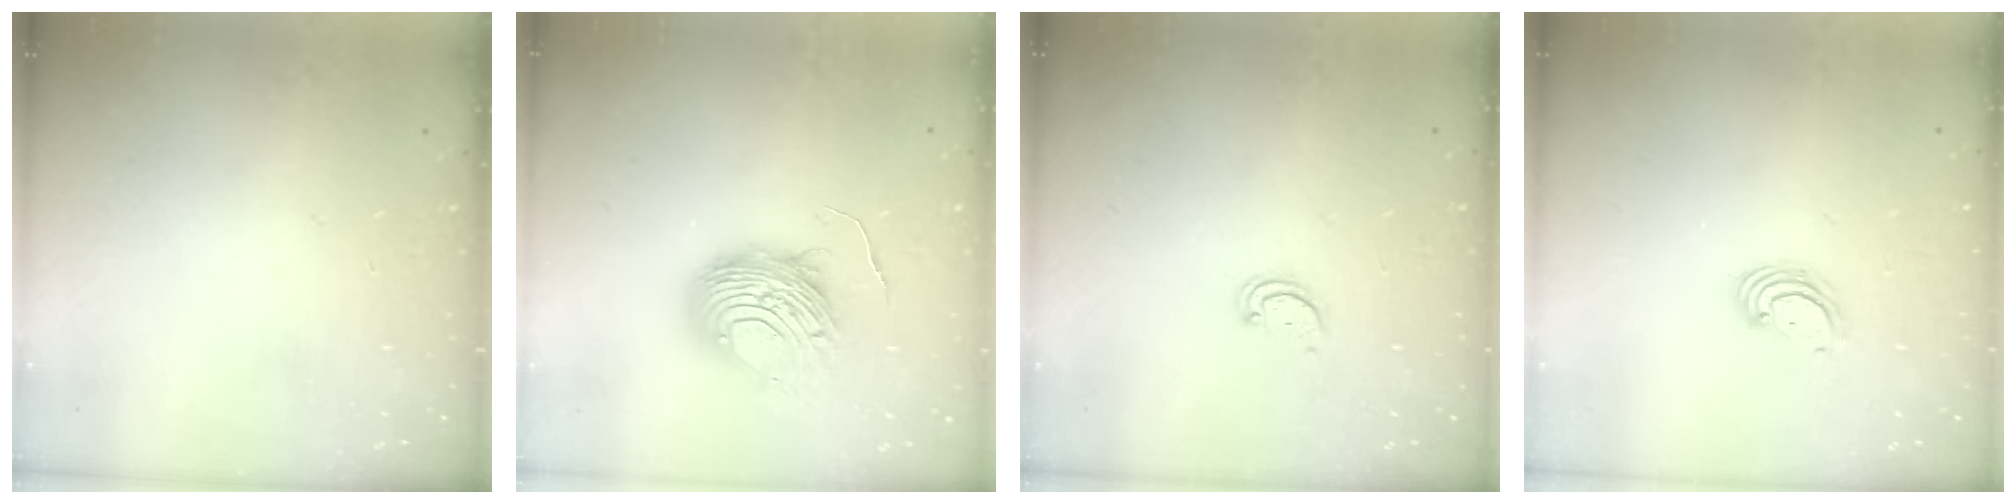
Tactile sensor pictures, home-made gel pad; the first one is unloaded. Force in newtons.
{"total": 11.0, "press": 11.0, "slide": 0.8}
{"total": 2.2, "press": 2.2, "slide": 0.4}
{"total": 2.4, "press": 2.4, "slide": 0.2}